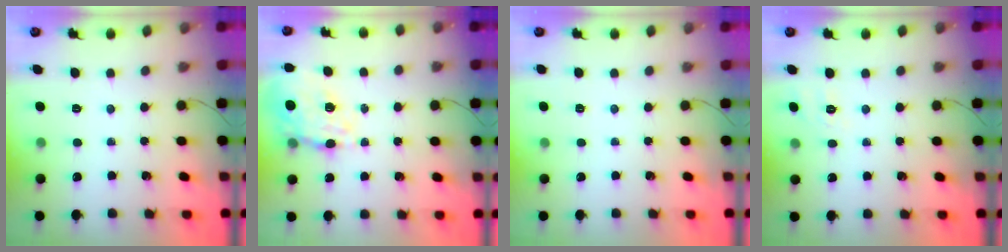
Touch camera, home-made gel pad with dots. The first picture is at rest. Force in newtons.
{"total": 16.6, "press": 16.2, "slide": 3.6}
{"total": 2.6, "press": 2.3, "slide": 1.2}
{"total": 2.0, "press": 0.5, "slide": 1.9}